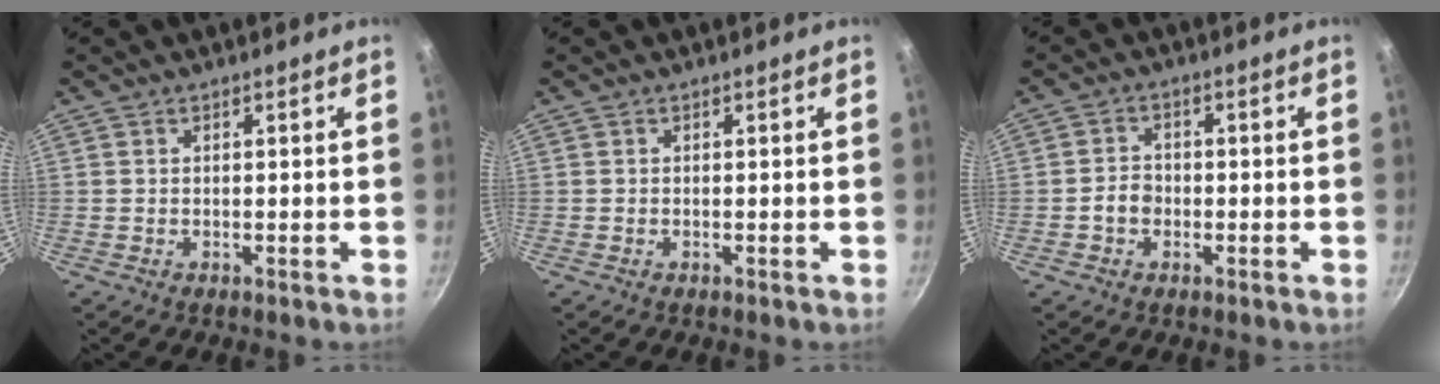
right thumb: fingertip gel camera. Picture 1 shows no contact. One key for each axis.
{"total": 0.0}
{"total": 3.3, "fx": -1.1, "fy": 2.6, "fz": 1.7, "tx": -0.015, "ty": 0.016, "tz": -0.022}